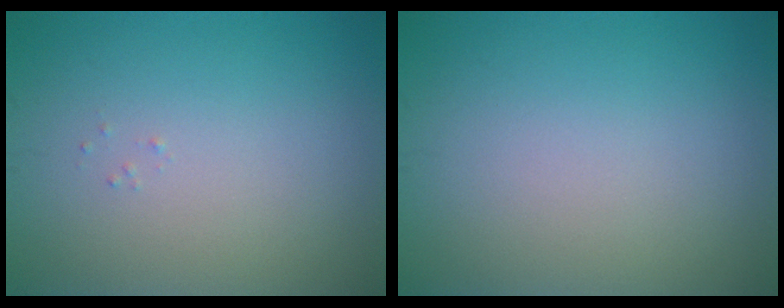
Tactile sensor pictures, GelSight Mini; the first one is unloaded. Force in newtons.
{"total": 0.0}